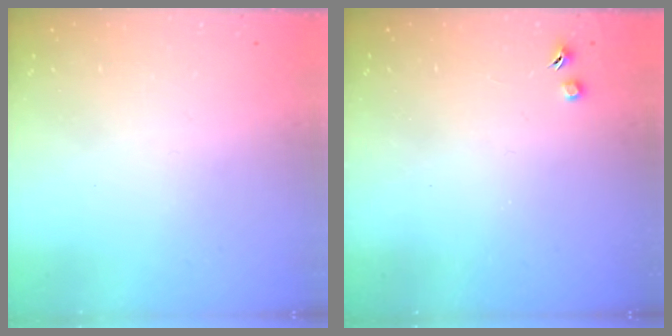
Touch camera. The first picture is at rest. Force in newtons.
{"total": 3.0, "press": 2.9, "slide": 0.5}